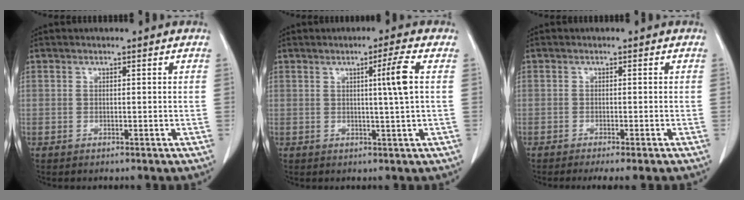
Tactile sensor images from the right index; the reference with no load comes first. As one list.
[{"total": 4.5, "force": [0.8, -1.3, 4.2], "torque": [-0.072, -0.005, 0.014]}, {"total": 4.0, "force": [-3.2, -0.1, 2.3], "torque": [-0.024, -0.009, -0.044]}]